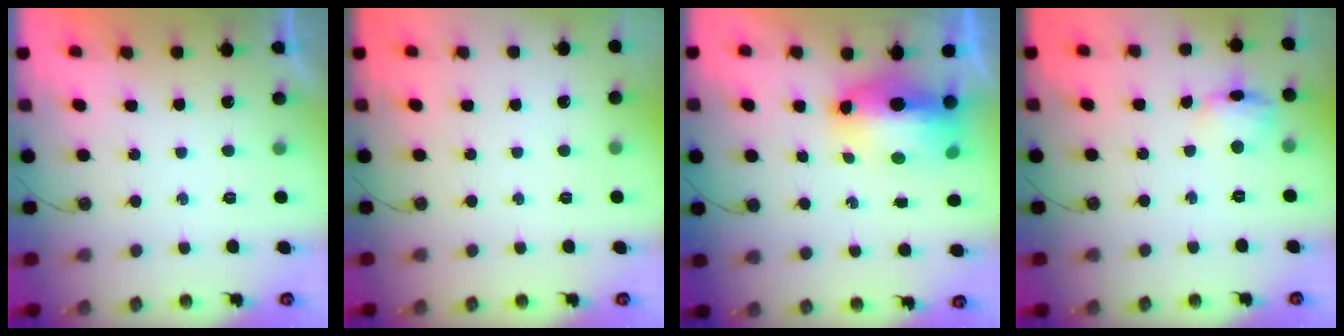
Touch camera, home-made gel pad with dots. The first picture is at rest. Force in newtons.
{"total": 0.0}
{"total": 11.3, "press": 11.2, "slide": 1.8}
{"total": 8.4, "press": 8.3, "slide": 1.2}